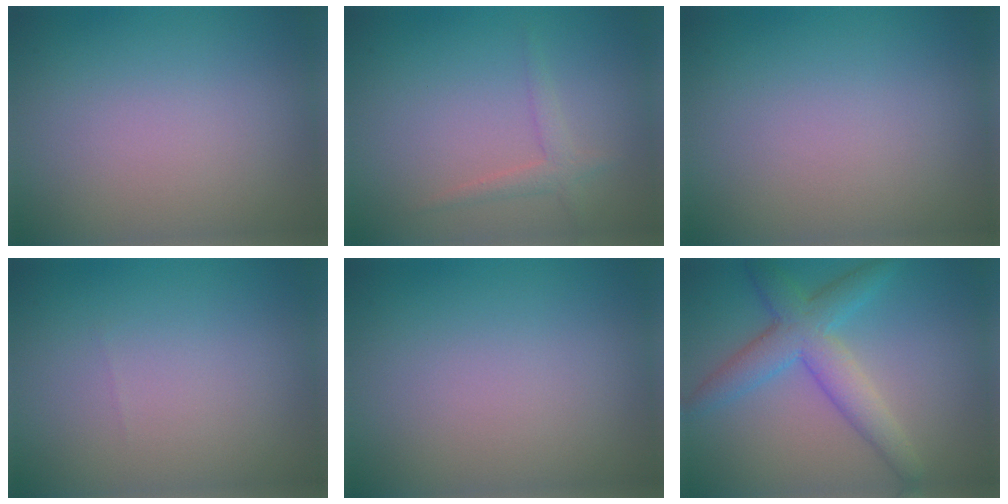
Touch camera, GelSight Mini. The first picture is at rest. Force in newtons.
{"total": 1.6, "press": 1.6, "slide": 0.1}
{"total": 0.0}
{"total": 0.0}
{"total": 0.0}
{"total": 5.1, "press": 5.1, "slide": 0.1}